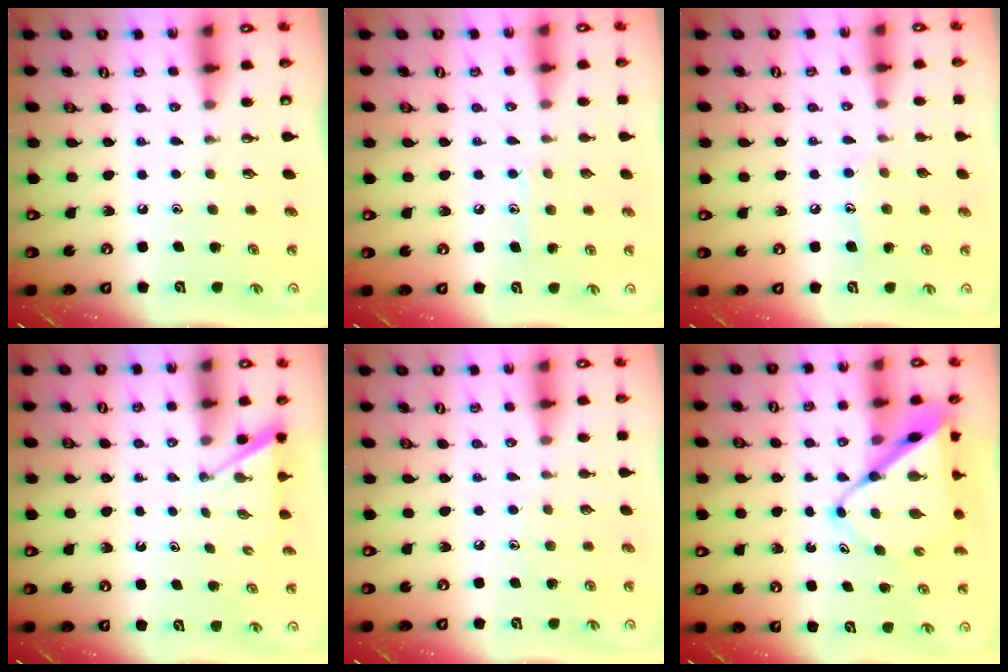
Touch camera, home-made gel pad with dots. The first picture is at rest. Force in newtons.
{"total": 6.9, "press": 6.9, "slide": 0.3}
{"total": 7.3, "press": 7.3, "slide": 0.5}
{"total": 2.3, "press": 2.3, "slide": 0.3}
{"total": 3.8, "press": 3.8, "slide": 0.4}
{"total": 10.8, "press": 10.7, "slide": 1.2}